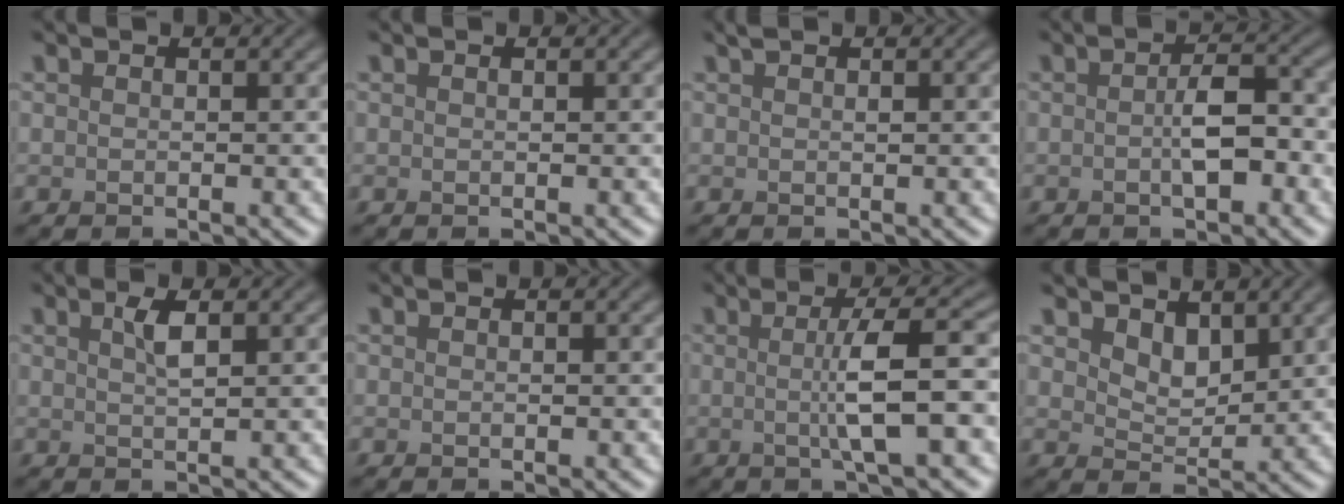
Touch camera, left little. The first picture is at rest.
{"total": 0.0}
{"total": 0.7, "force": [0.5, 0.2, 0.5], "torque": [-0.011, 0.003, 0.009]}
{"total": 3.2, "force": [-0.7, 1.1, 2.9], "torque": [-0.050, 0.002, -0.014]}
{"total": 1.5, "force": [0.8, 0.3, 1.2], "torque": [-0.025, 0.002, 0.014]}
{"total": 0.0}
{"total": 5.3, "force": [-0.1, 0.8, 5.3], "torque": [-0.084, 0.003, -0.006]}
{"total": 2.4, "force": [1.8, 1.3, 1.0], "torque": [-0.026, -0.010, 0.031]}